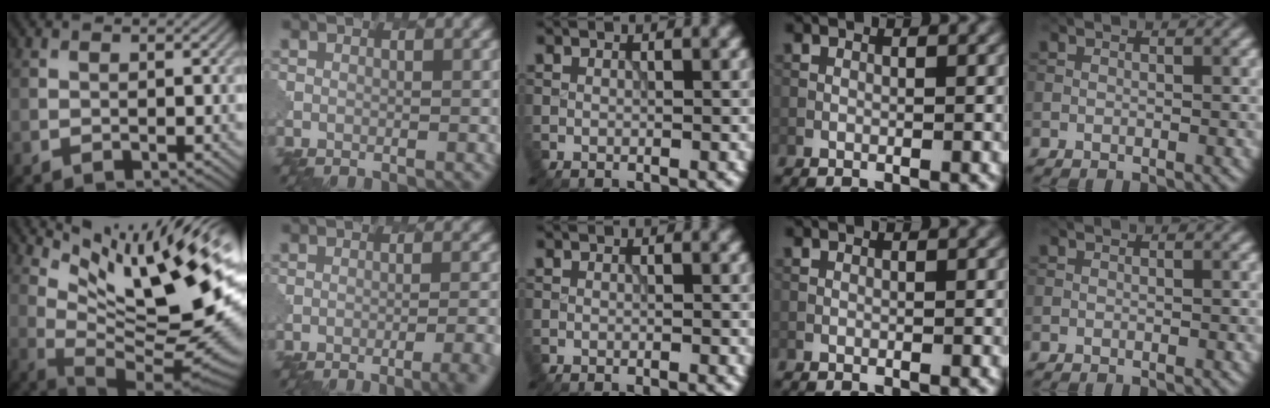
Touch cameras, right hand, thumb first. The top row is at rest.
{"thumb": {"total": 16.2, "force": [6.9, 3.7, 14.2], "torque": [-0.234, -0.005, 0.136]}, "index": {"total": 4.7, "force": [-2.8, 1.3, 3.5], "torque": [-0.033, 0.011, -0.037]}}